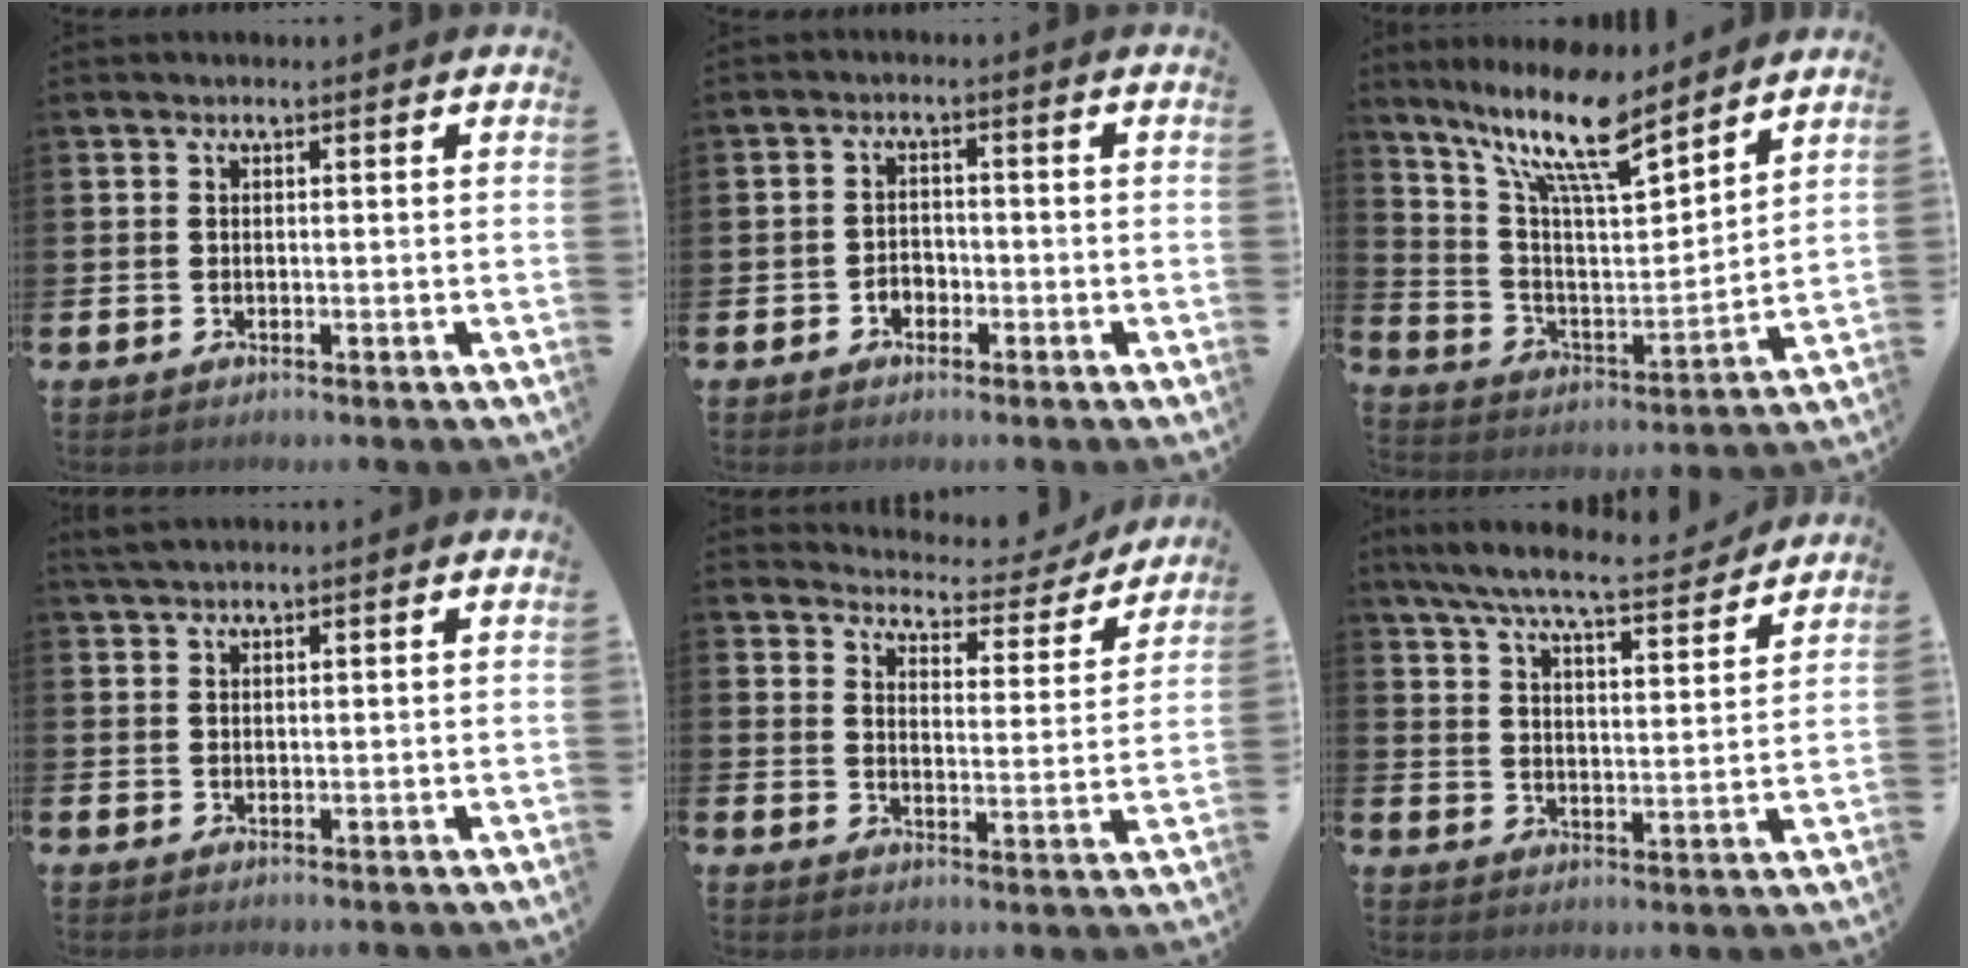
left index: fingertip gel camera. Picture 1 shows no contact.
{"total": 2.0, "force": [-1.3, 1.5, 0.5], "torque": [-0.012, 0.004, -0.029]}
{"total": 12.8, "force": [10.1, 2.9, 7.3], "torque": [-0.166, -0.057, 0.172]}
{"total": 2.0, "force": [1.7, 0.4, 0.9], "torque": [-0.018, 0.004, 0.031]}
{"total": 4.1, "force": [4.0, 1.0, 0.4], "torque": [-0.018, -0.041, 0.059]}
{"total": 7.9, "force": [7.3, 0.8, 3.0], "torque": [-0.081, -0.045, 0.125]}